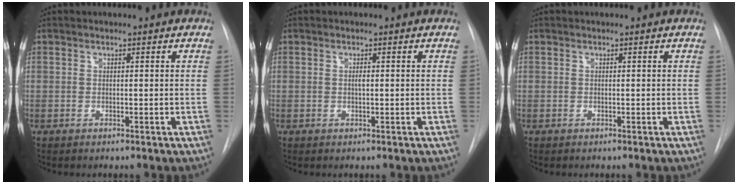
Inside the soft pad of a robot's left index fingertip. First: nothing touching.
{"total": 0.5, "force": [0.0, 0.1, 0.5], "torque": [-0.014, -0.003, 0.000]}
{"total": 0.0}